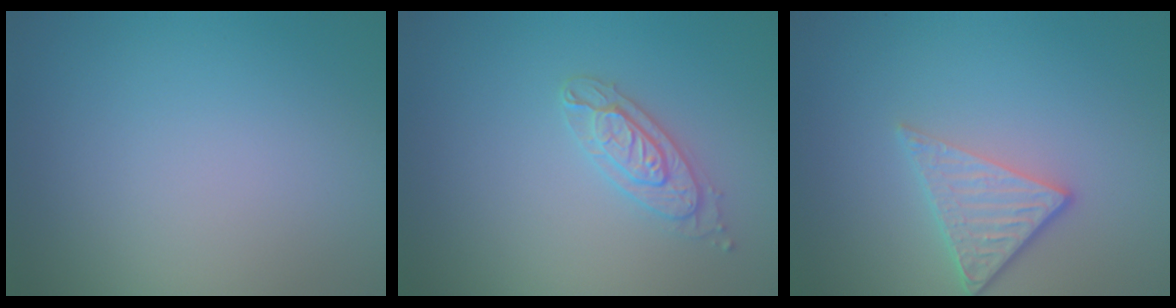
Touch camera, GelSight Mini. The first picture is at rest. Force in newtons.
{"total": 2.5, "press": 2.4, "slide": 0.2}
{"total": 3.6, "press": 2.7, "slide": 2.3}